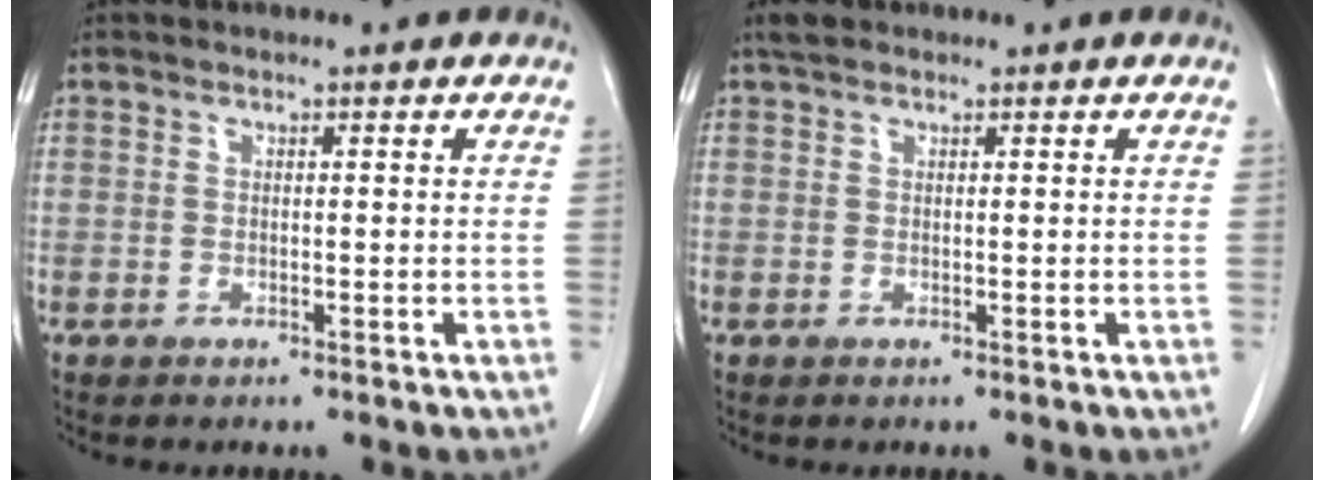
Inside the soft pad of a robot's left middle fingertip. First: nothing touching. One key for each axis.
{"total": 1.4, "fx": 1.1, "fy": 0.8, "fz": 0.5, "tx": -0.010, "ty": 0.012, "tz": 0.017}